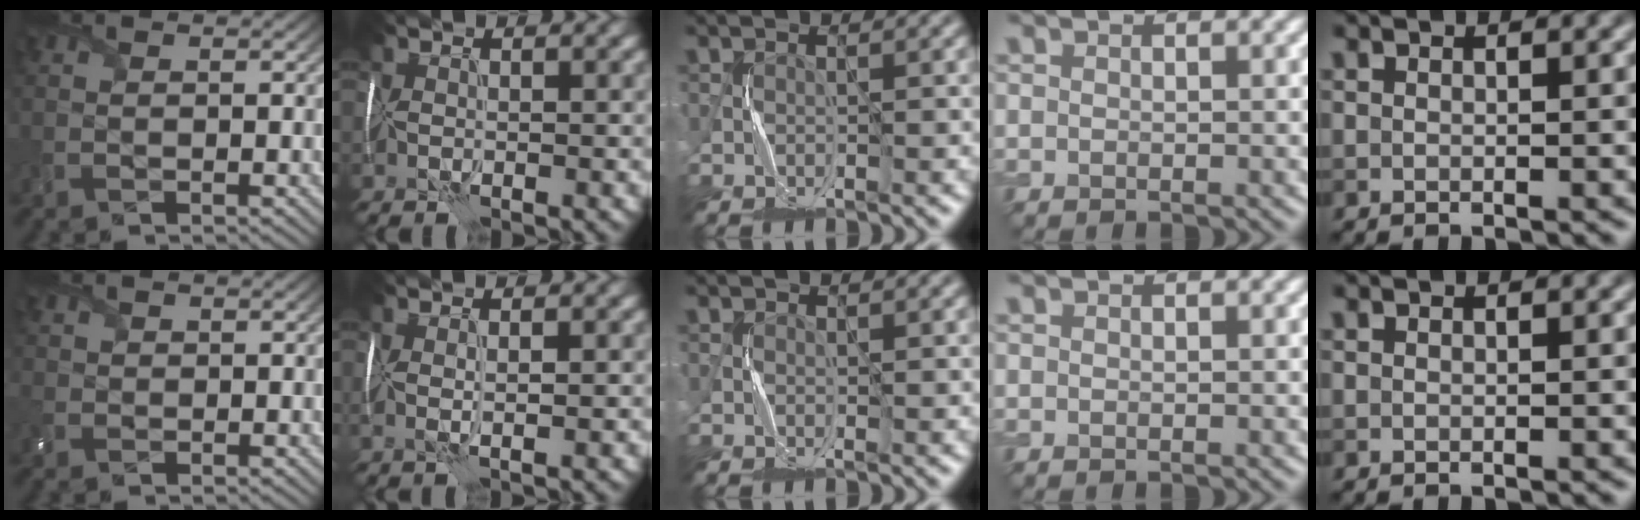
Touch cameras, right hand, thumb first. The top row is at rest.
{"thumb": {"total": 1.2, "force": [0.3, 1.1, 0.2], "torque": [-0.008, 0.000, 0.002]}, "index": {"total": 1.3, "force": [1.0, 0.1, 0.8], "torque": [-0.011, 0.003, 0.014]}}